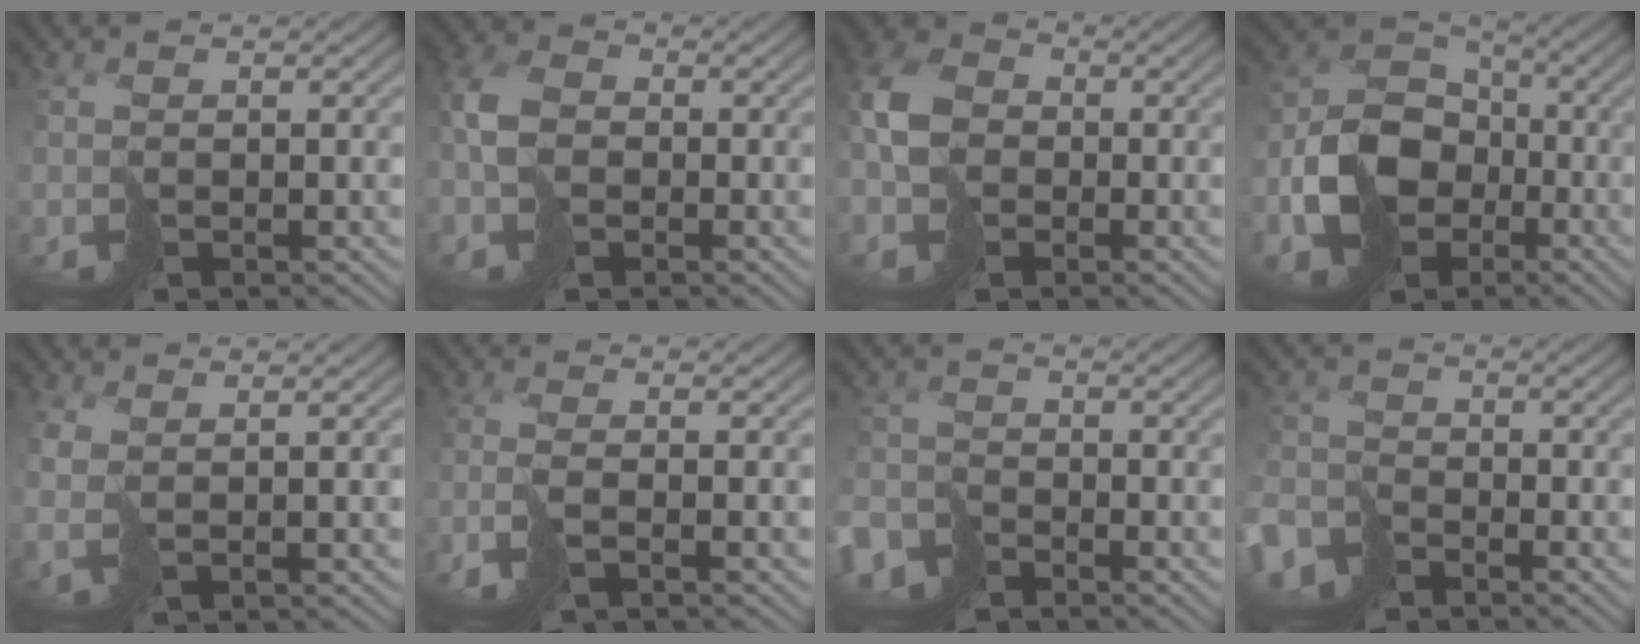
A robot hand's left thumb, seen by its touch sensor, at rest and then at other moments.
{"total": 5.2, "force": [-1.1, 3.8, 3.3], "torque": [-0.089, -0.001, -0.028]}
{"total": 7.0, "force": [-1.4, 5.4, 4.2], "torque": [-0.120, -0.004, -0.035]}
{"total": 11.3, "force": [-3.7, 8.7, 6.1], "torque": [-0.136, -0.027, -0.072]}
{"total": 2.4, "force": [0.8, 1.1, 1.9], "torque": [-0.054, 0.002, 0.018]}
{"total": 3.8, "force": [-2.0, 1.2, 3.0], "torque": [-0.069, -0.004, -0.051]}
{"total": 4.8, "force": [-3.8, 2.7, 1.1], "torque": [-0.026, -0.011, -0.083]}
{"total": 5.9, "force": [-4.5, 3.3, 1.9], "torque": [-0.050, -0.014, -0.098]}